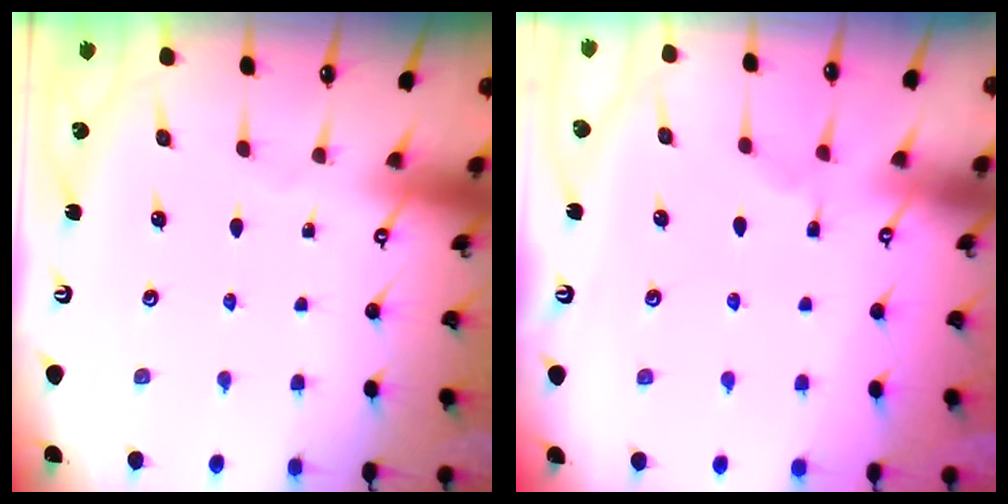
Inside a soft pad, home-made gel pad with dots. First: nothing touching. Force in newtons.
{"total": 2.4, "press": 2.2, "slide": 1.1}